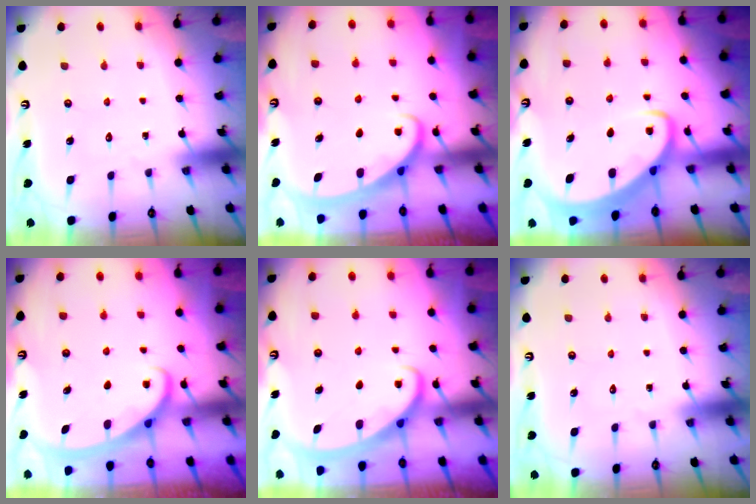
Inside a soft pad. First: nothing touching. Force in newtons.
{"total": 2.7, "press": 2.7, "slide": 0.4}
{"total": 4.2, "press": 4.2, "slide": 0.4}
{"total": 2.8, "press": 2.8, "slide": 0.4}
{"total": 2.7, "press": 2.7, "slide": 0.4}
{"total": 0.0}